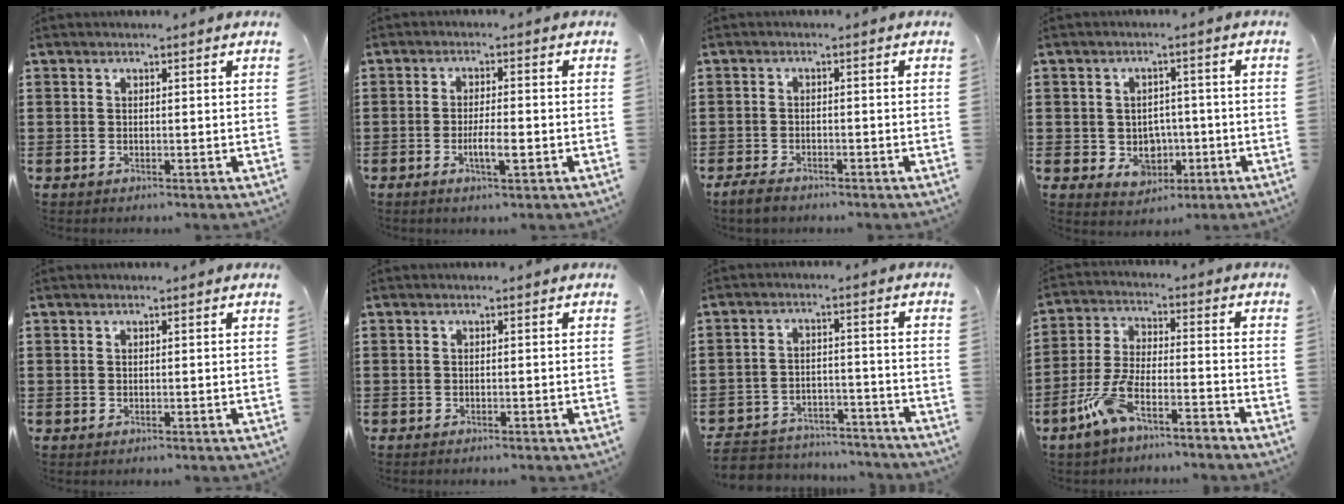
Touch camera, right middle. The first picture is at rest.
{"total": 4.0, "force": [-1.5, 1.0, 3.6], "torque": [-0.059, 0.004, -0.026]}
{"total": 2.2, "force": [-1.9, 1.0, 0.7], "torque": [-0.024, 0.005, -0.041]}
{"total": 4.5, "force": [-0.8, 4.1, 1.4], "torque": [-0.023, 0.002, -0.016]}
{"total": 0.0}
{"total": 0.6, "force": [-0.6, 0.1, 0.0], "torque": [-0.001, 0.000, -0.013]}
{"total": 5.2, "force": [-5.1, 1.1, 0.3], "torque": [-0.018, 0.008, -0.108]}
{"total": 7.6, "force": [-6.0, 1.4, 4.4], "torque": [-0.114, -0.006, -0.121]}